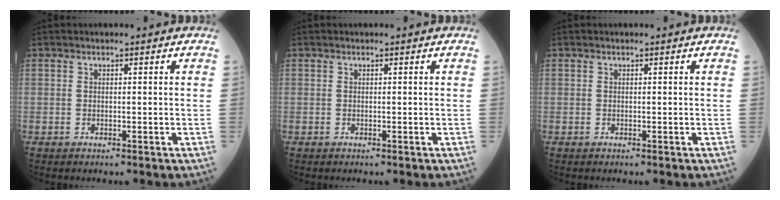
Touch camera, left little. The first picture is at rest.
{"total": 0.0}
{"total": 0.0}